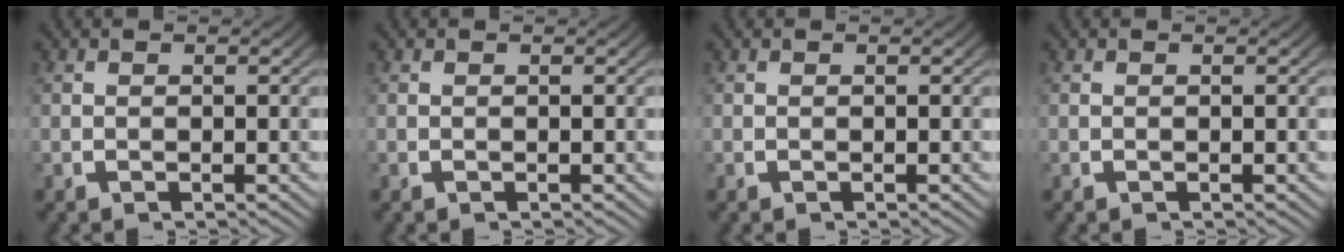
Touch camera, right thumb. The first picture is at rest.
{"total": 0.0}
{"total": 0.0}
{"total": 0.0}